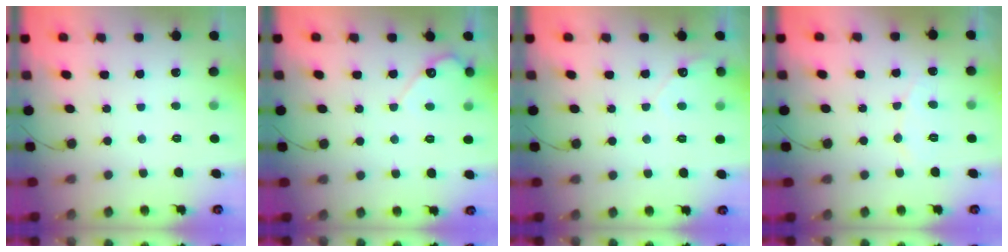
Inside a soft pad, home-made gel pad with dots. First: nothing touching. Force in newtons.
{"total": 5.3, "press": 5.3, "slide": 0.2}
{"total": 4.4, "press": 4.4, "slide": 0.4}
{"total": 5.2, "press": 5.2, "slide": 0.4}